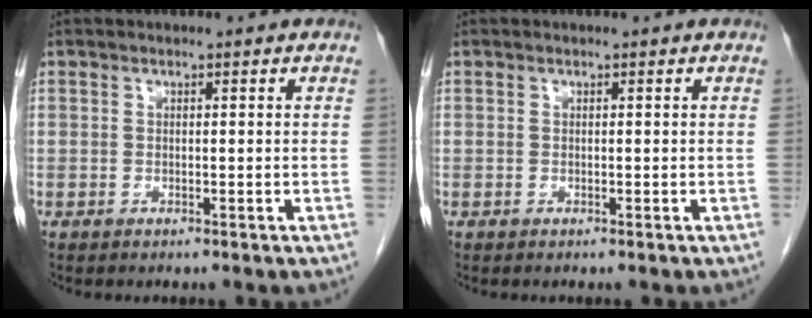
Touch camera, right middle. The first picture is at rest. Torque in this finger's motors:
{"motor_torque": [-0.01, -0.01, 0.00, 0.00]}